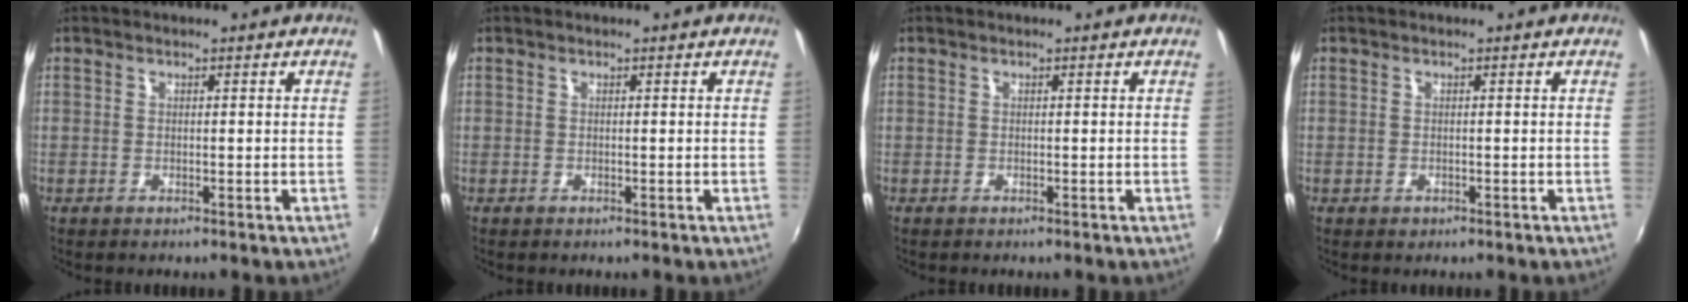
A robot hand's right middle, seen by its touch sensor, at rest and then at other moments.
{"total": 0.0}
{"total": 0.0}
{"total": 0.6, "force": [-0.3, 0.5, 0.1], "torque": [0.000, -0.004, -0.005]}